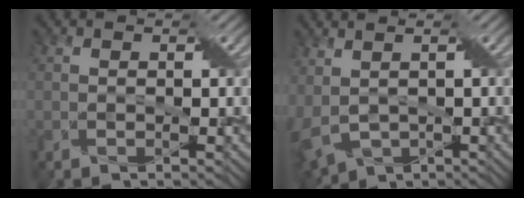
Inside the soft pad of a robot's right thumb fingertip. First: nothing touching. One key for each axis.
{"total": 6.3, "fx": -0.2, "fy": 3.7, "fz": 5.1, "tx": -0.122, "ty": -0.015, "tz": 0.013}